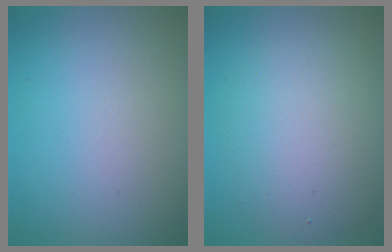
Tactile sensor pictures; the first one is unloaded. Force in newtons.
{"total": 5.6, "press": 5.6, "slide": 0.2}